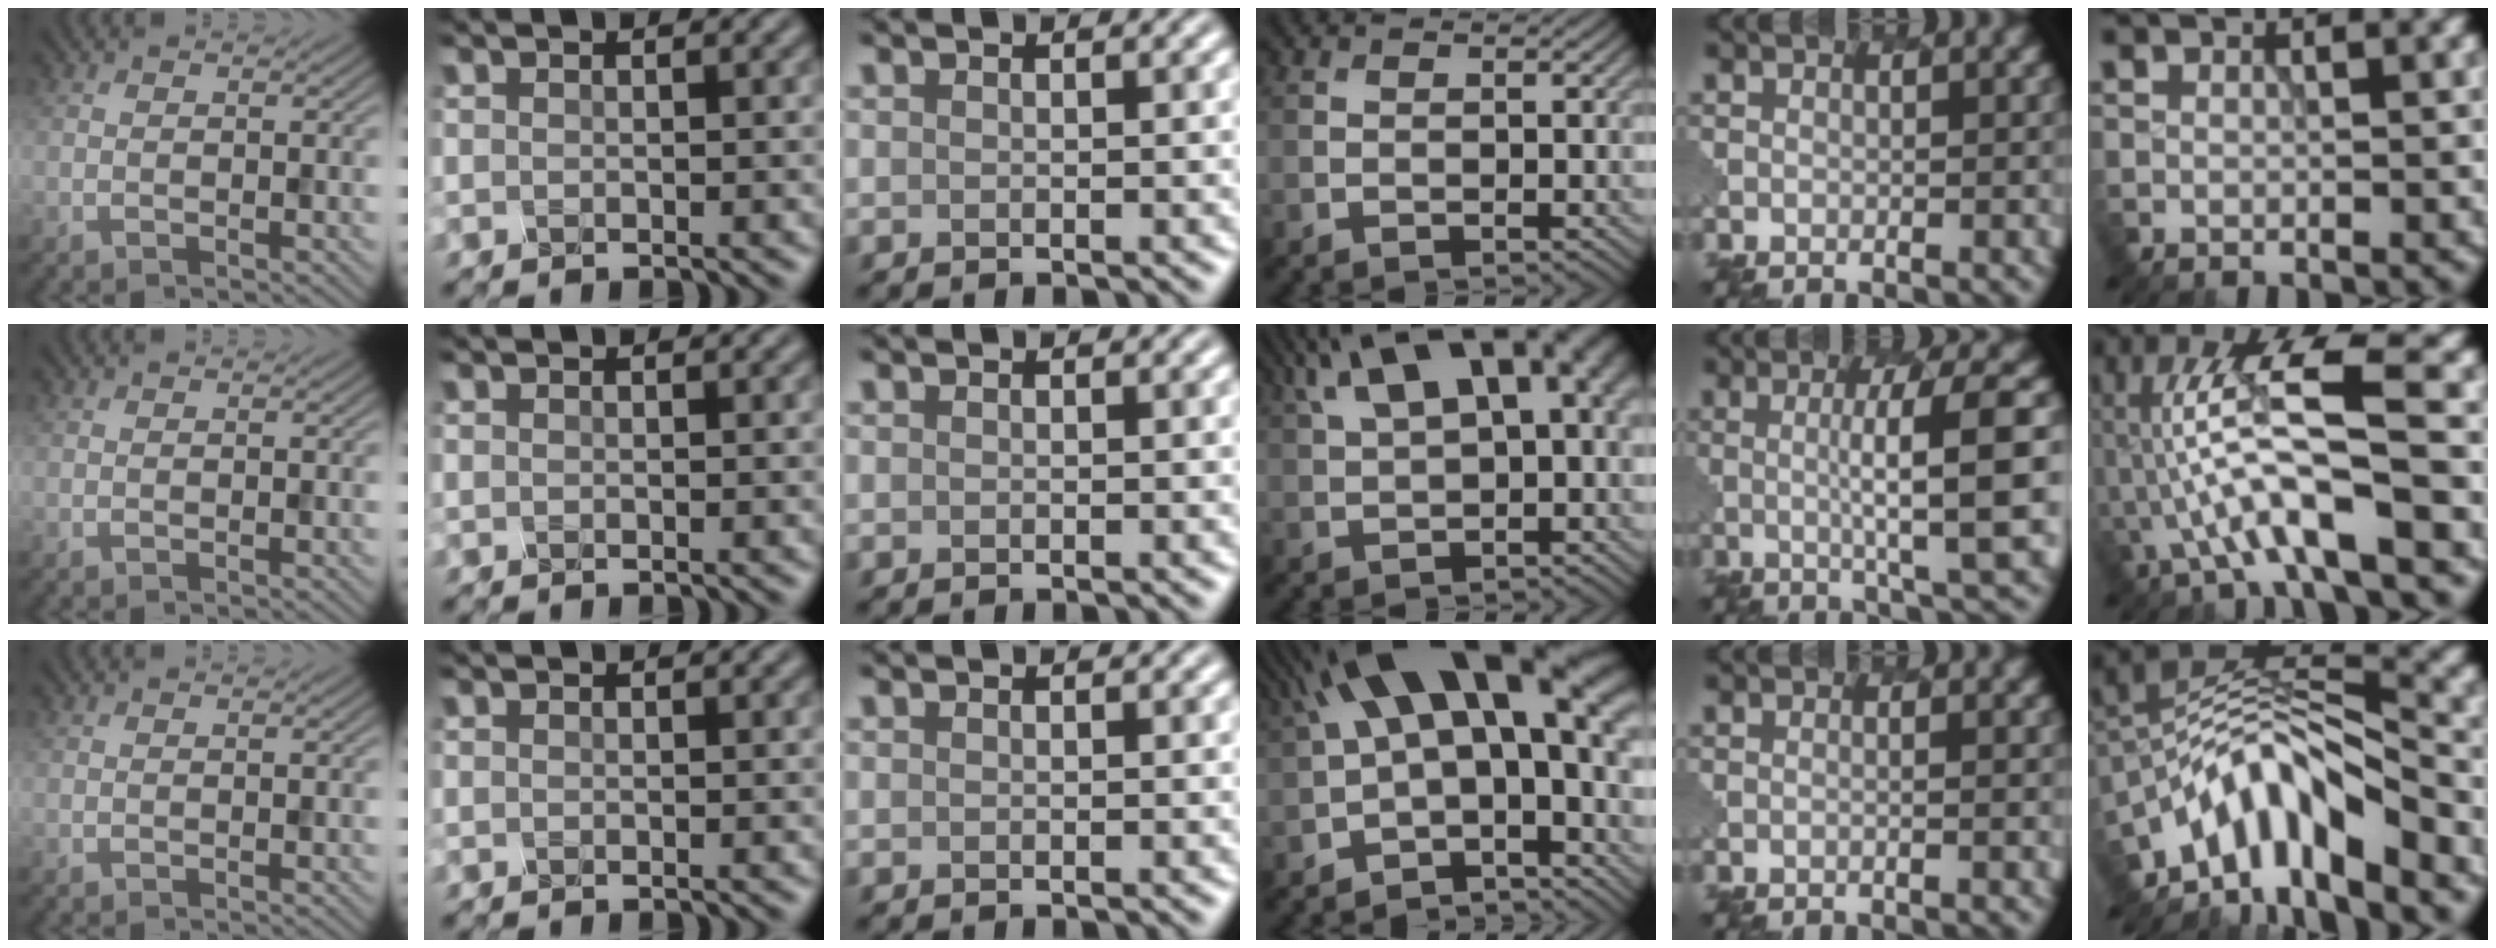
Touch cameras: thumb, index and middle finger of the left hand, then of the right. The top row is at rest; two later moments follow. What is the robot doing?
{"motion": "dispense", "object": "oil cruet"}